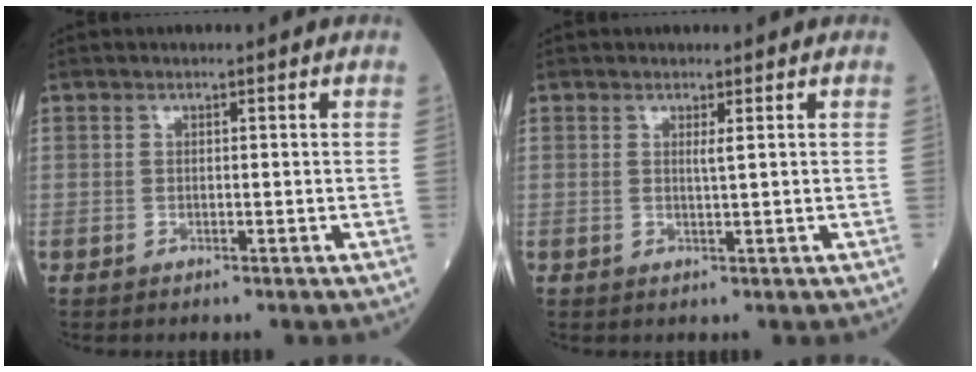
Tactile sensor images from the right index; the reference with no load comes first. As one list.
[{"total": 0.9, "force": [0.5, -0.3, 0.8], "torque": [-0.021, -0.004, 0.012]}]